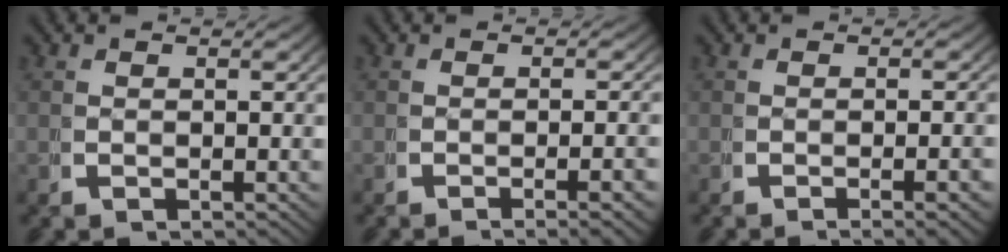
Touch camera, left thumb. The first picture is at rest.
{"total": 2.8, "force": [-1.9, 0.2, 2.0], "torque": [-0.028, 0.002, -0.032]}
{"total": 2.5, "force": [-1.6, 0.2, 1.9], "torque": [-0.026, 0.002, -0.028]}